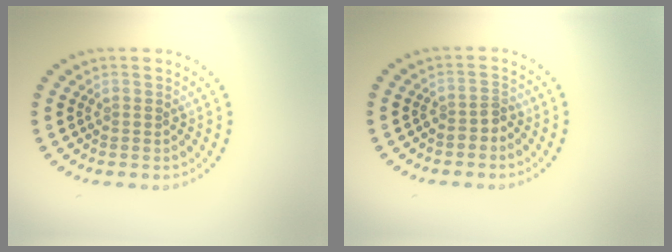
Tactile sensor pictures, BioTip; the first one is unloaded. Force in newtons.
{"total": 1.3, "press": 1.1, "slide": 0.7}